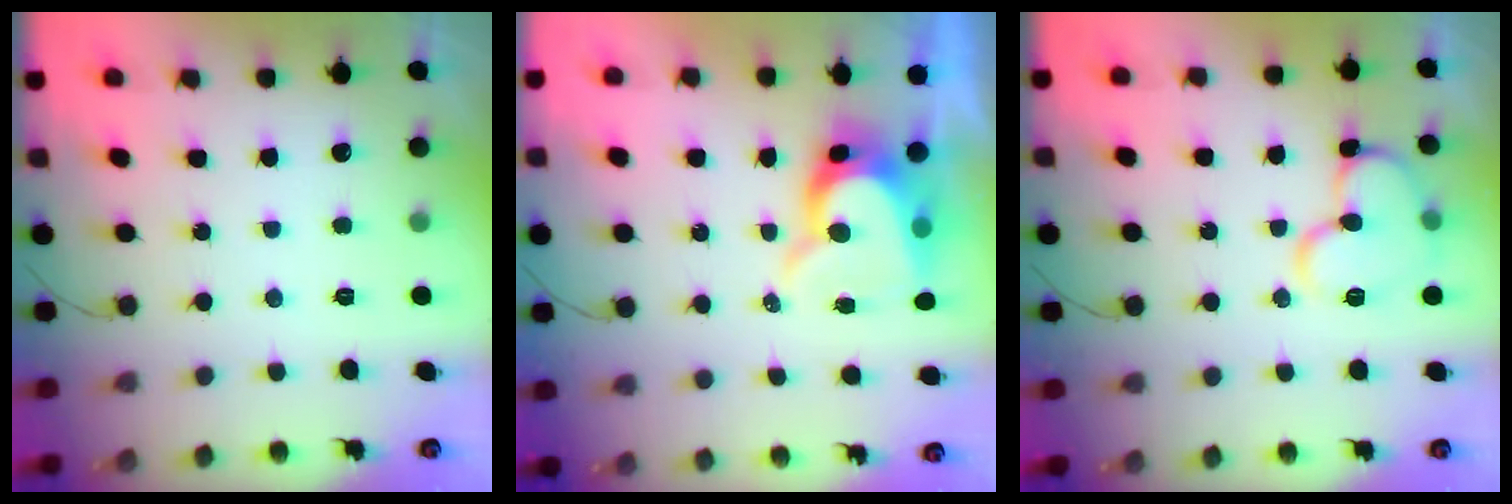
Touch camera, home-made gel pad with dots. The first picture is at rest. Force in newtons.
{"total": 10.8, "press": 10.7, "slide": 1.1}
{"total": 11.9, "press": 11.8, "slide": 1.4}